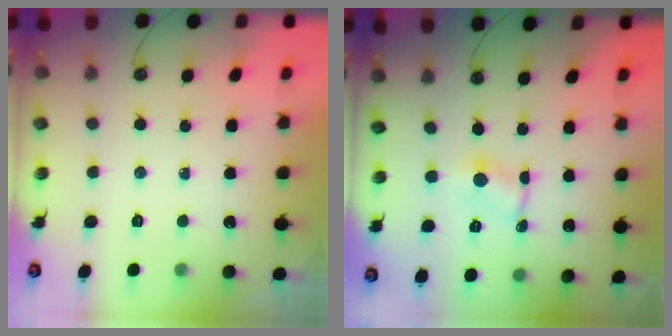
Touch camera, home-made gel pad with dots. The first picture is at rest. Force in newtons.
{"total": 1.1, "press": 1.1, "slide": 0.2}